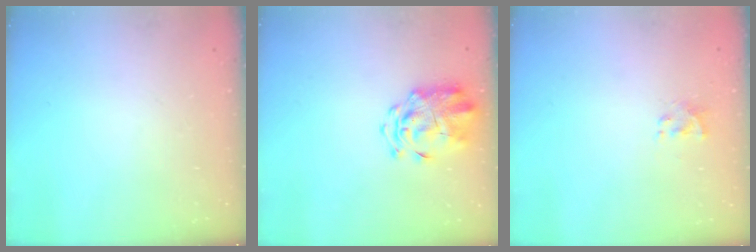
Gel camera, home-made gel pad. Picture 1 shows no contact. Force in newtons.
{"total": 3.3, "press": 3.2, "slide": 1.0}
{"total": 1.3, "press": 1.3, "slide": 0.3}